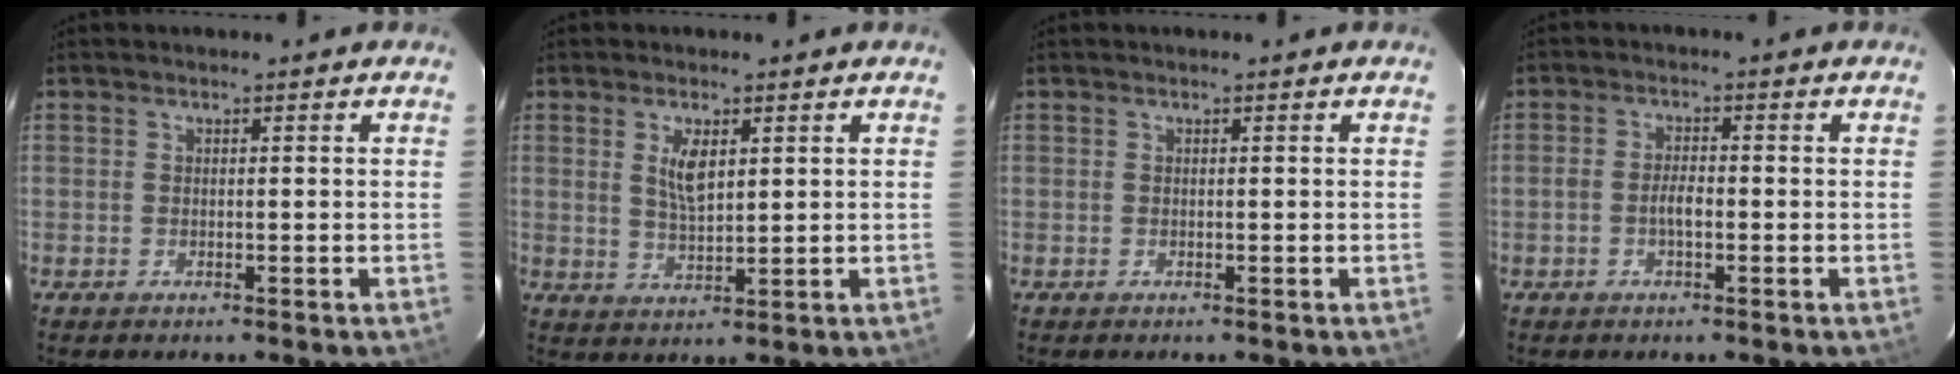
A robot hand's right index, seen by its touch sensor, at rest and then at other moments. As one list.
[{"total": 5.0, "force": [1.8, 2.1, 4.2], "torque": [-0.075, -0.001, 0.037]}, {"total": 0.0}, {"total": 2.8, "force": [-0.9, 1.1, 2.4], "torque": [-0.050, 0.004, -0.018]}]